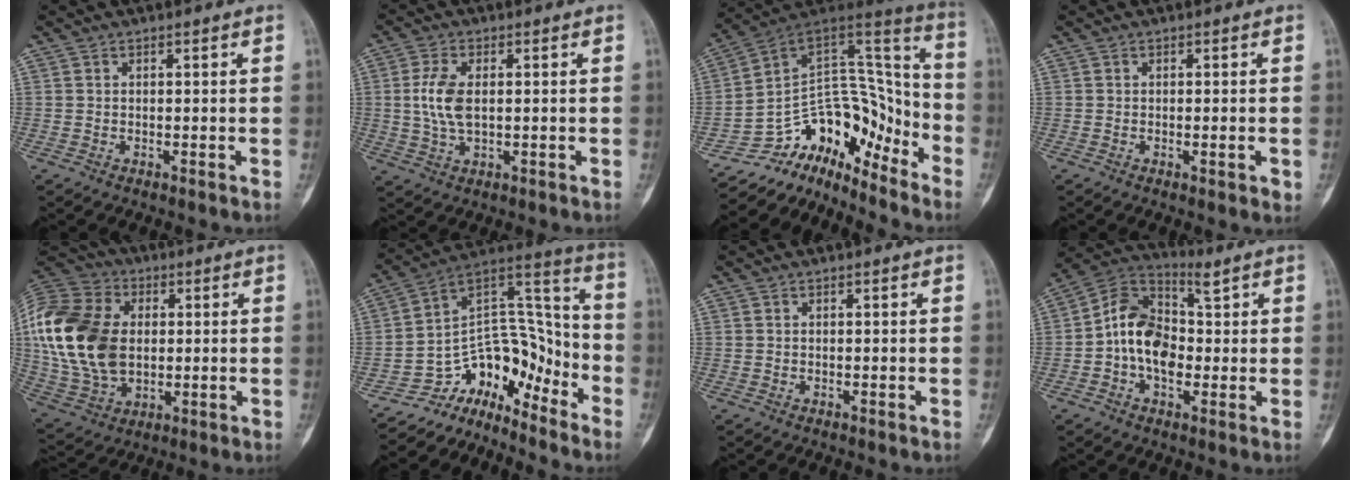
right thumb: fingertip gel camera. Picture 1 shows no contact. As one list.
[{"total": 6.7, "force": [0.4, 3.5, 5.7], "torque": [-0.125, -0.001, 0.005]}, {"total": 16.6, "force": [-13.6, 8.5, 4.4], "torque": [-0.007, 0.150, -0.234]}, {"total": 2.2, "force": [-0.5, 0.7, 2.1], "torque": [-0.025, -0.003, -0.004]}, {"total": 23.0, "force": [1.9, 15.9, 16.5], "torque": [-0.336, 0.000, 0.042]}, {"total": 12.5, "force": [-10.0, 6.6, 3.6], "torque": [-0.007, 0.146, -0.183]}, {"total": 0.0}, {"total": 11.3, "force": [0.5, 7.7, 8.2], "torque": [-0.132, 0.025, 0.000]}]